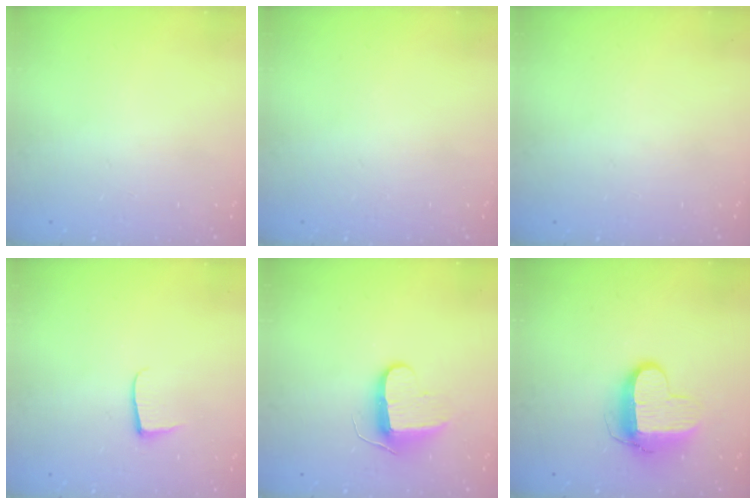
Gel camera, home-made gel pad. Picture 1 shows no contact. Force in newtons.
{"total": 0.0}
{"total": 0.0}
{"total": 5.4, "press": 5.3, "slide": 0.5}
{"total": 9.1, "press": 9.1, "slide": 0.3}
{"total": 11.1, "press": 11.1, "slide": 0.8}